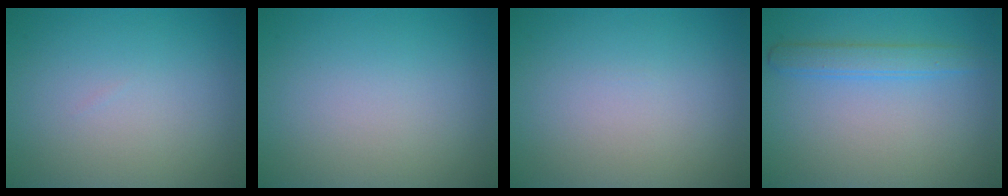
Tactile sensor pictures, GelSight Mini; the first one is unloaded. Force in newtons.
{"total": 0.0}
{"total": 0.0}
{"total": 2.2, "press": 2.2, "slide": 0.2}